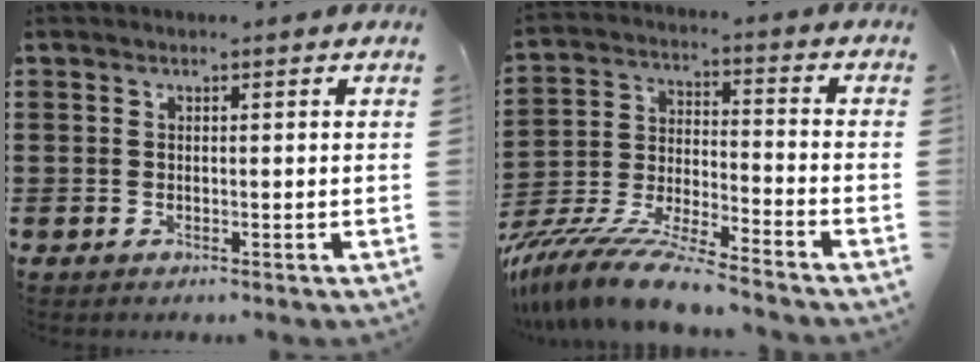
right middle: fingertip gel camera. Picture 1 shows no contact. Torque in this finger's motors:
{"motor_torque": [1.82, -0.32, 1.00, 0.21]}